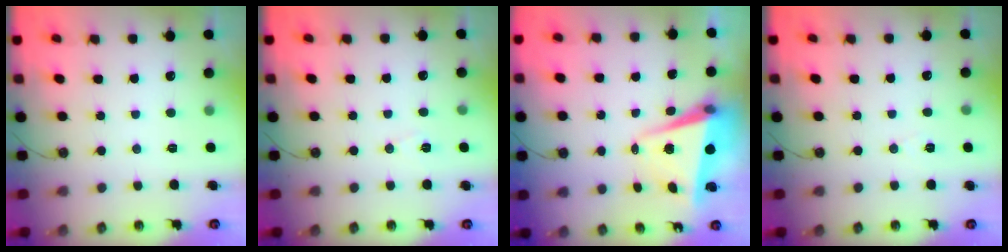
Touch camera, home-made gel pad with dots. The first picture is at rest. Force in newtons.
{"total": 5.9, "press": 3.8, "slide": 4.5}
{"total": 6.3, "press": 6.2, "slide": 0.9}
{"total": 5.3, "press": 3.0, "slide": 4.4}